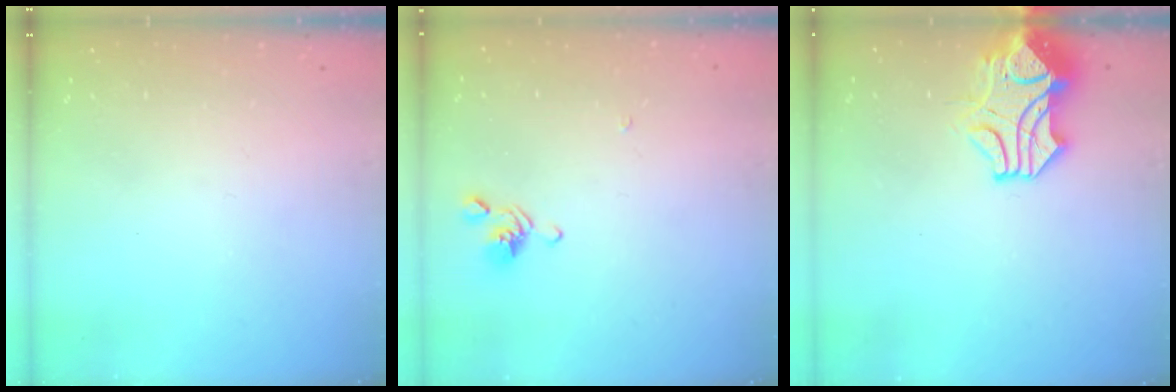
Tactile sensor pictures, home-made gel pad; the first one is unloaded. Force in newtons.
{"total": 2.6, "press": 2.6, "slide": 0.6}
{"total": 3.0, "press": 2.8, "slide": 1.1}